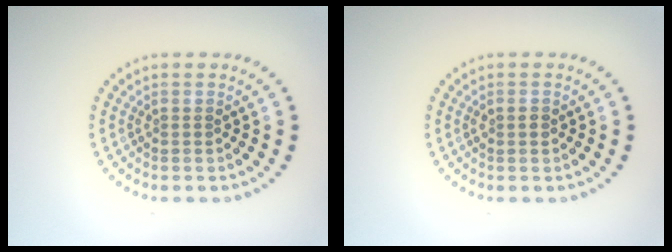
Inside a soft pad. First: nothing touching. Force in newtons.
{"total": 1.2, "press": 1.2, "slide": 0.1}